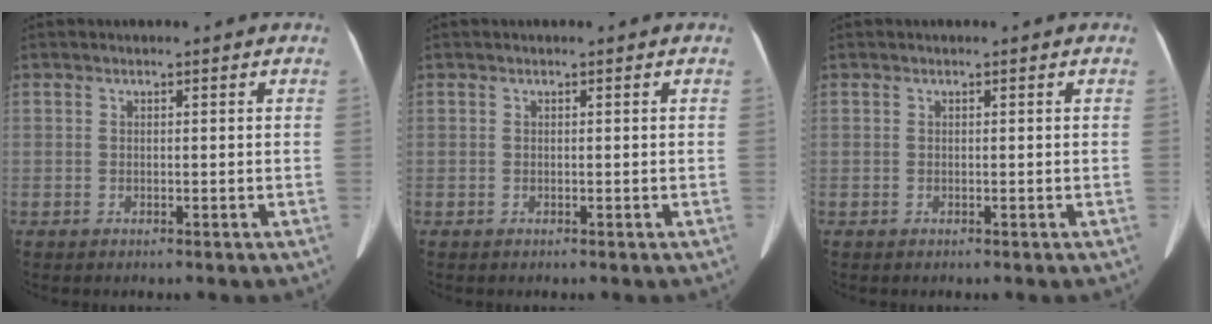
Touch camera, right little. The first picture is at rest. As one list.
[{"total": 0.0}, {"total": 0.0}]